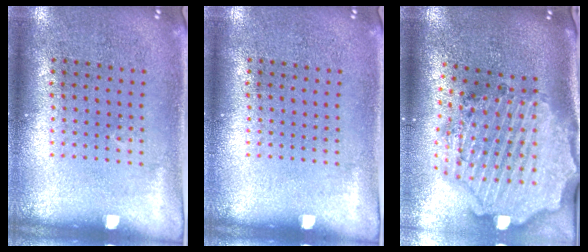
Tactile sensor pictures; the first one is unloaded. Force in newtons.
{"total": 0.0}
{"total": 4.1, "press": 3.3, "slide": 2.3}